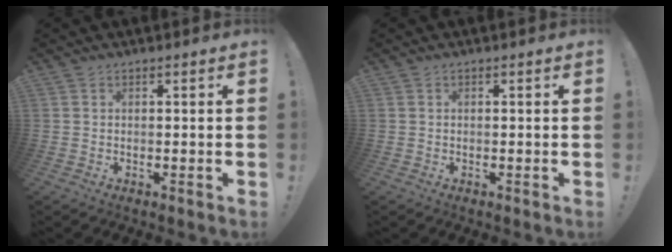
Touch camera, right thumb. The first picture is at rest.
{"total": 0.0}